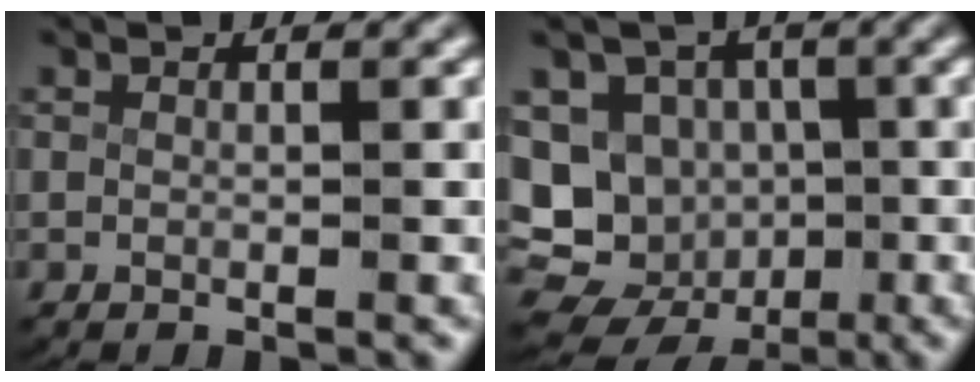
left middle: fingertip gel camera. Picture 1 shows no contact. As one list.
[{"total": 17.0, "force": [-5.0, 15.4, 5.4], "torque": [-0.136, -0.078, -0.074]}]